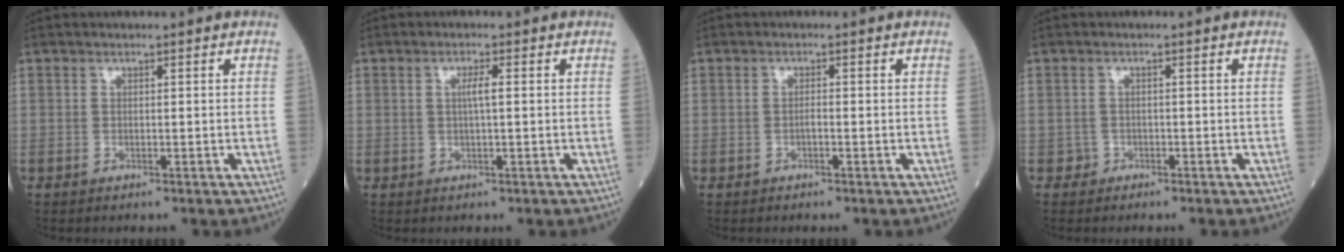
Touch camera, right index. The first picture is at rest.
{"total": 1.9, "force": [0.3, -0.1, 1.9], "torque": [-0.035, 0.003, 0.005]}
{"total": 0.8, "force": [-0.3, 0.1, 0.7], "torque": [-0.014, 0.002, -0.005]}
{"total": 0.9, "force": [-0.6, 0.6, -0.2], "torque": [0.004, 0.005, -0.013]}